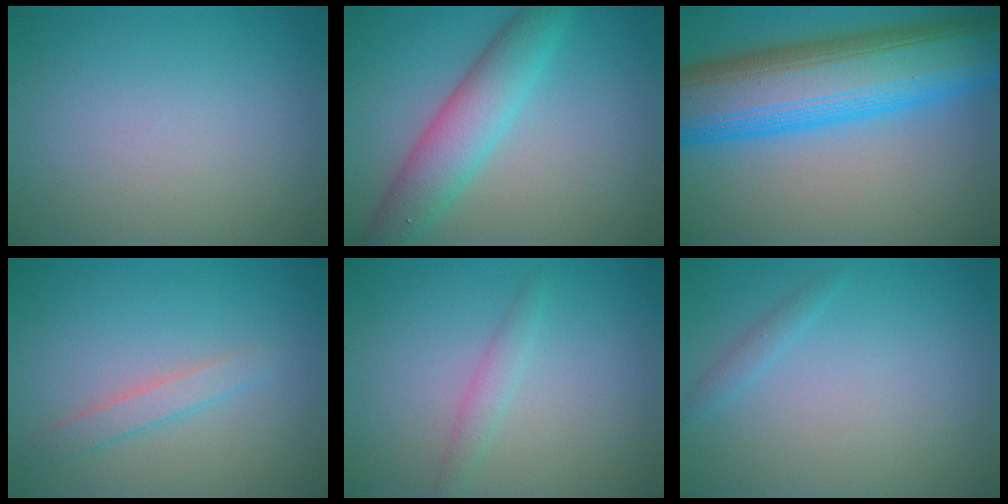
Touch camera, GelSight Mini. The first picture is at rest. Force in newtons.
{"total": 5.4, "press": 5.4, "slide": 0.2}
{"total": 13.8, "press": 13.8, "slide": 0.3}
{"total": 1.8, "press": 1.8, "slide": 0.0}
{"total": 1.4, "press": 1.4, "slide": 0.1}
{"total": 0.9, "press": 0.9, "slide": 0.0}